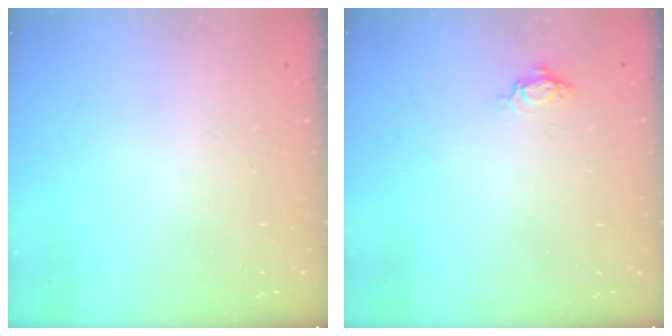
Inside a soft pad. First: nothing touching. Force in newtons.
{"total": 3.7, "press": 3.6, "slide": 0.4}